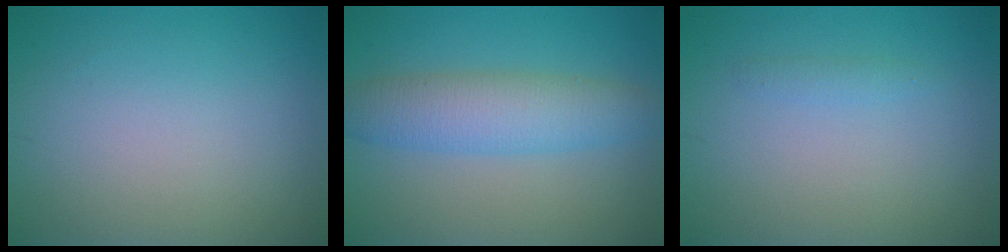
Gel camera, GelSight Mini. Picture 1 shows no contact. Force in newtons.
{"total": 5.1, "press": 5.1, "slide": 0.2}
{"total": 0.8, "press": 0.8, "slide": 0.1}